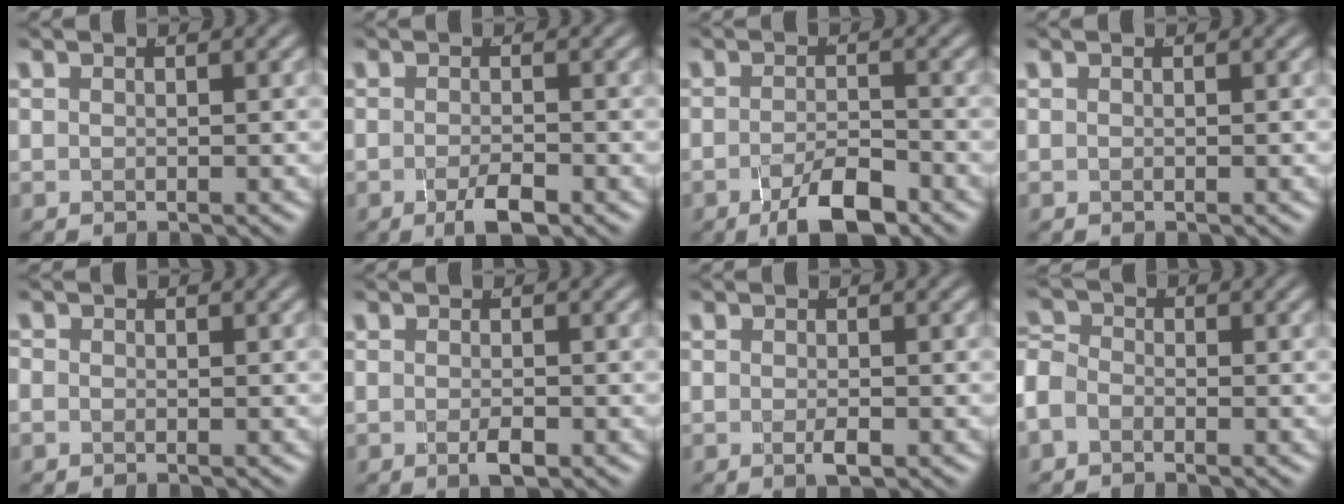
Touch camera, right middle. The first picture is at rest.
{"total": 2.8, "force": [-1.8, 0.6, 2.1], "torque": [-0.035, -0.007, -0.030]}
{"total": 4.5, "force": [-3.2, 1.0, 3.0], "torque": [-0.044, -0.010, -0.052]}
{"total": 0.0}
{"total": 1.1, "force": [-0.4, 0.9, 0.3], "torque": [-0.012, -0.006, -0.009]}
{"total": 1.5, "force": [-0.9, 0.3, 1.2], "torque": [-0.025, -0.005, -0.014]}
{"total": 1.2, "force": [-0.7, 0.3, 1.0], "torque": [-0.022, -0.005, -0.010]}
{"total": 2.9, "force": [-1.0, 2.4, 1.2], "torque": [-0.040, -0.015, -0.017]}